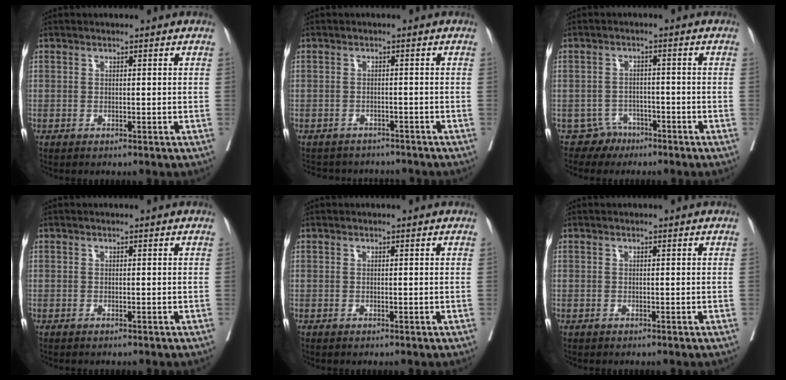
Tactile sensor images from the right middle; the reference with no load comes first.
{"total": 6.6, "force": [-5.9, 3.0, 0.2], "torque": [-0.001, 0.005, -0.074]}
{"total": 3.4, "force": [-2.4, 2.2, -0.8], "torque": [0.013, 0.009, -0.040]}
{"total": 0.0}
{"total": 0.6, "force": [-0.3, -0.1, 0.4], "torque": [-0.015, -0.001, -0.006]}
{"total": 0.0}